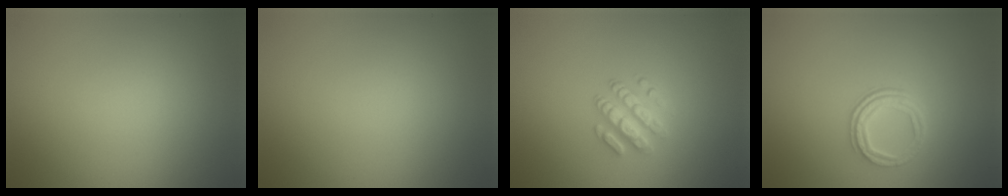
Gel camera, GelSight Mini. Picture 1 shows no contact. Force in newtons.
{"total": 0.0}
{"total": 2.8, "press": 2.4, "slide": 1.5}
{"total": 2.4, "press": 1.7, "slide": 1.7}